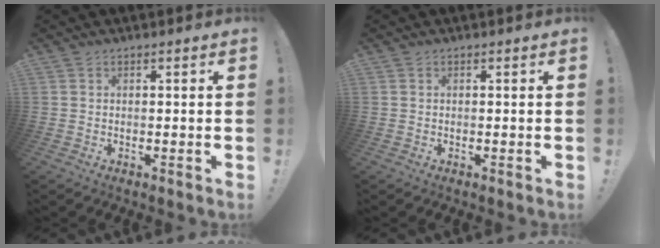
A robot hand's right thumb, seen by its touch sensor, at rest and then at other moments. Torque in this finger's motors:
{"motor_torque": [0.04, 0.13, -0.23, 0.07, -0.03]}